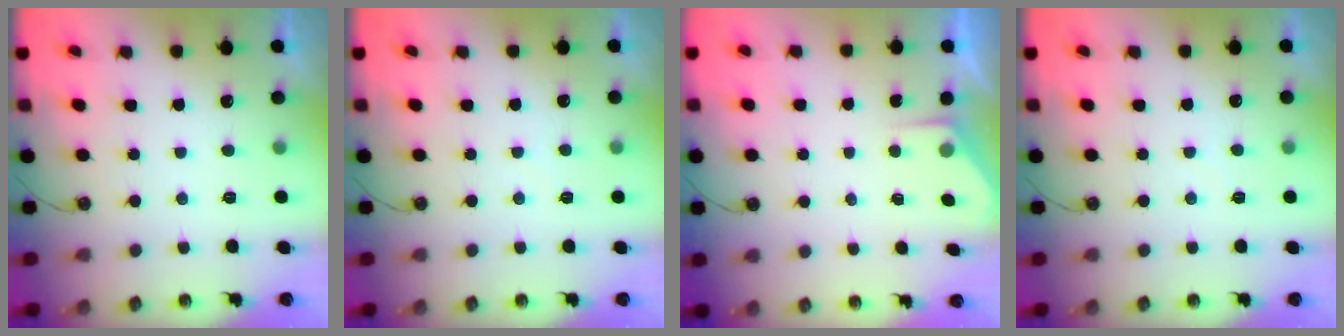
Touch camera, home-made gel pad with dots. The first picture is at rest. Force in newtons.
{"total": 2.4, "press": 2.4, "slide": 0.4}
{"total": 2.2, "press": 2.2, "slide": 0.3}
{"total": 2.4, "press": 2.4, "slide": 0.4}